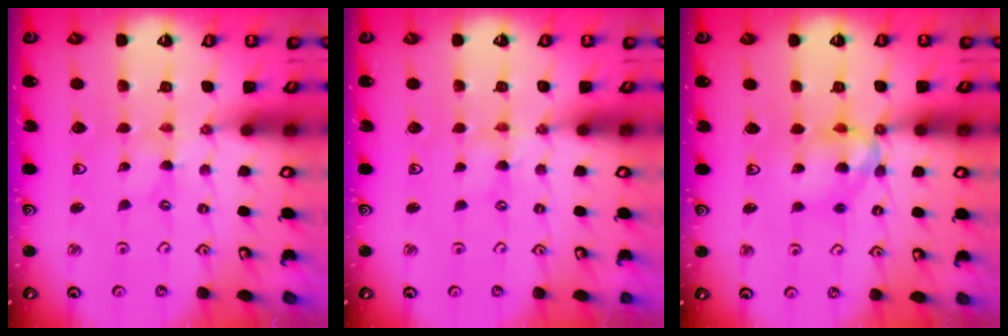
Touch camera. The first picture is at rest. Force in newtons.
{"total": 0.0}
{"total": 12.0, "press": 11.9, "slide": 1.4}